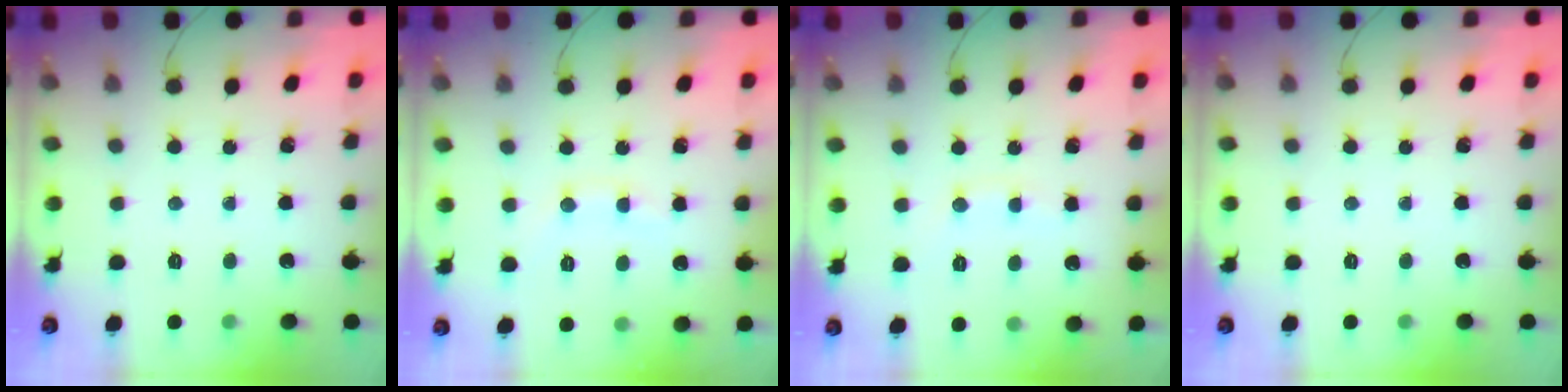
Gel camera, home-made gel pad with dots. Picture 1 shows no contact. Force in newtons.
{"total": 6.5, "press": 6.3, "slide": 1.5}
{"total": 6.2, "press": 6.1, "slide": 1.3}
{"total": 0.0}